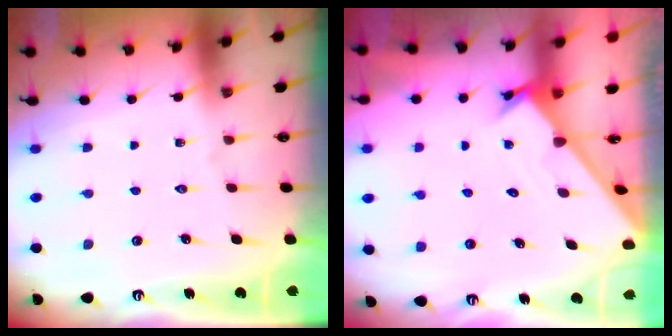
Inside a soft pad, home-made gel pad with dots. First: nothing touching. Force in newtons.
{"total": 1.7, "press": 1.7, "slide": 0.1}